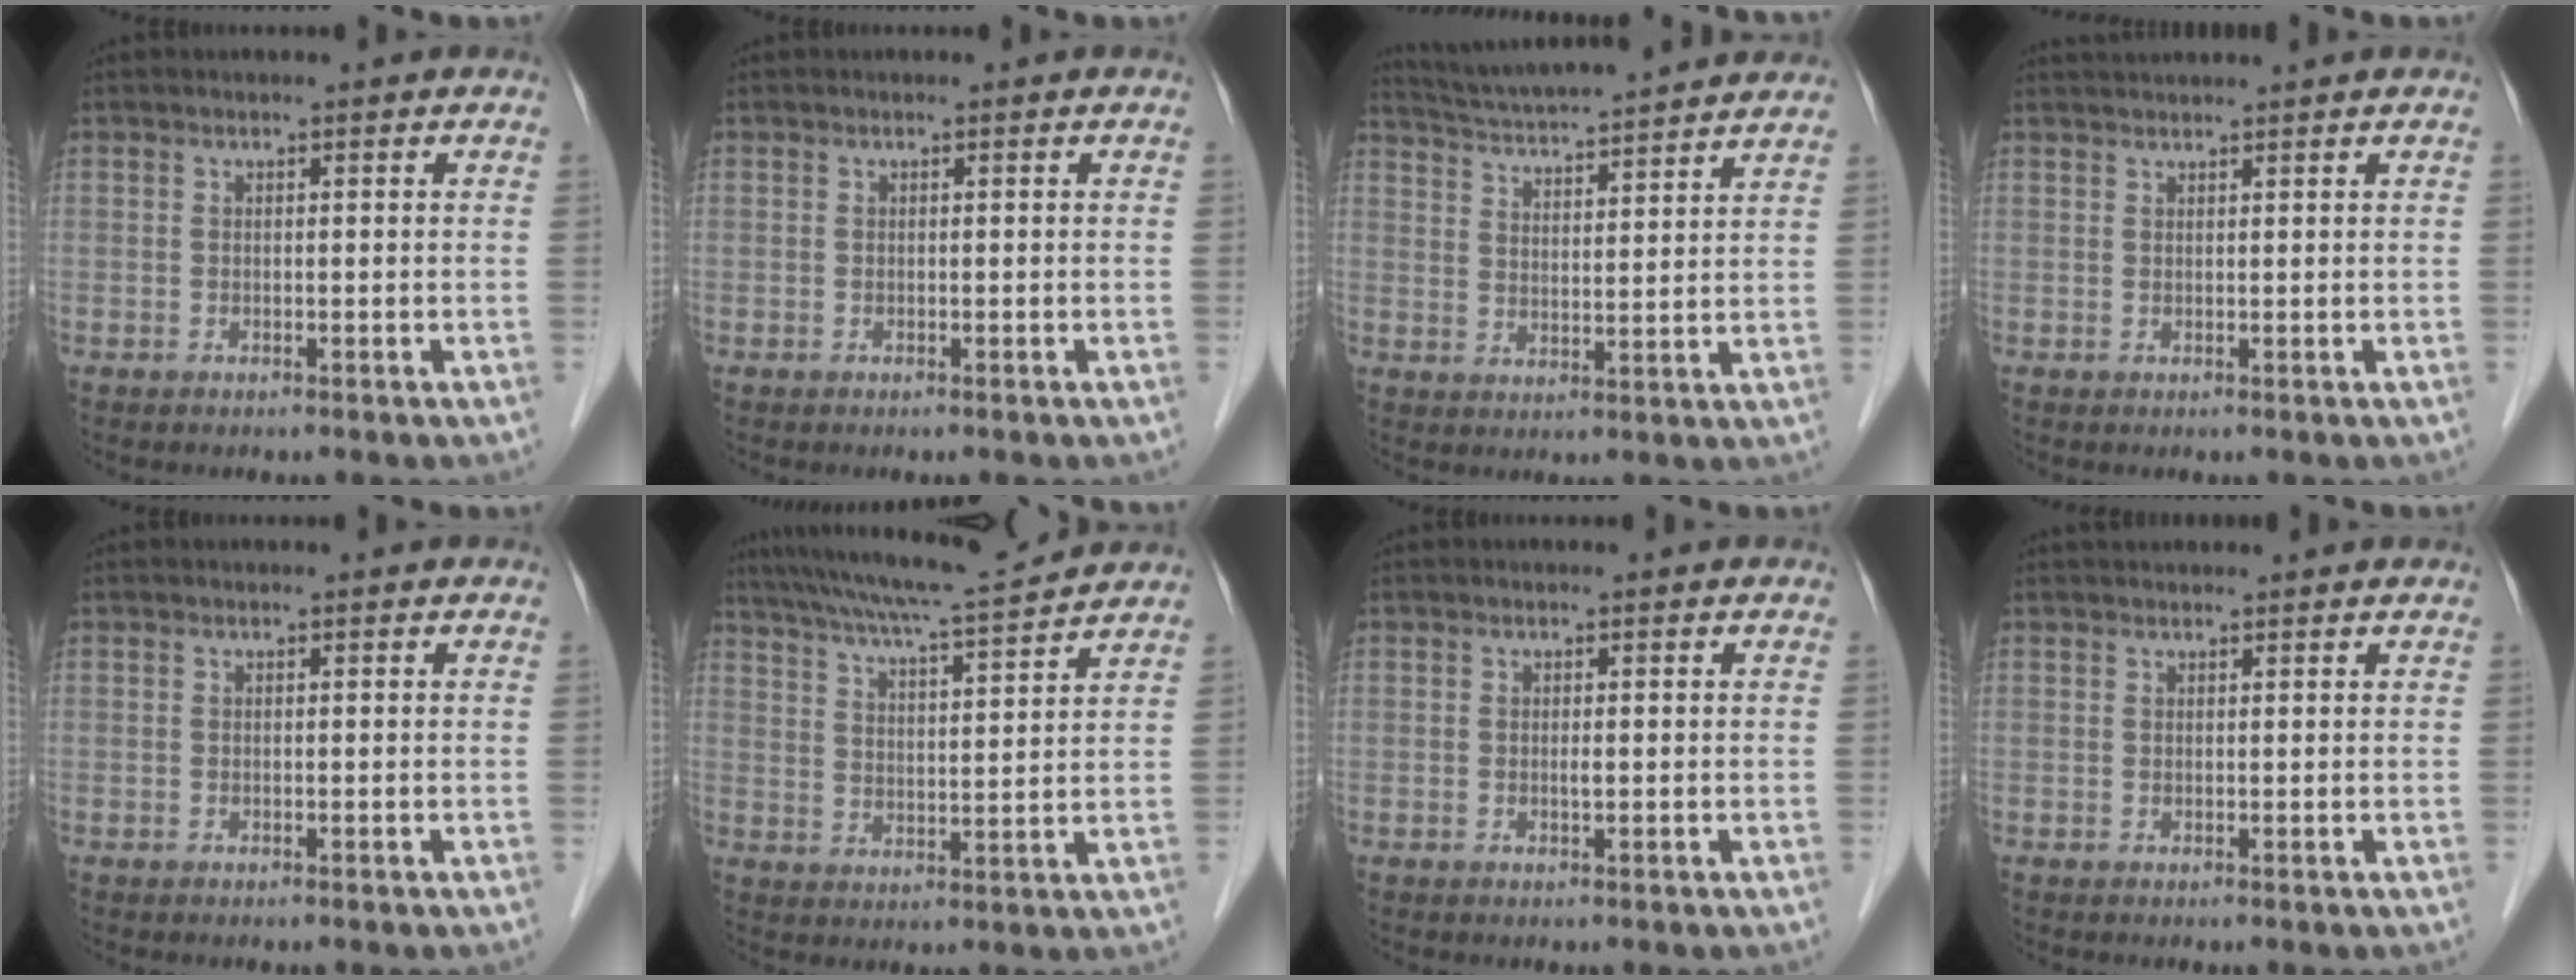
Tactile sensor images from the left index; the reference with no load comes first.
{"total": 0.0}
{"total": 17.6, "force": [16.1, 0.7, 7.0], "torque": [-0.122, 0.026, 0.232]}
{"total": 3.7, "force": [3.4, -0.6, 1.1], "torque": [-0.011, 0.030, 0.058]}
{"total": 0.0}
{"total": 14.2, "force": [12.9, -0.3, 5.9], "torque": [-0.112, 0.017, 0.196]}
{"total": 0.5, "force": [0.1, 0.0, 0.5], "torque": [-0.012, -0.001, 0.000]}
{"total": 4.2, "force": [4.0, 0.5, 1.2], "torque": [-0.013, 0.035, 0.051]}